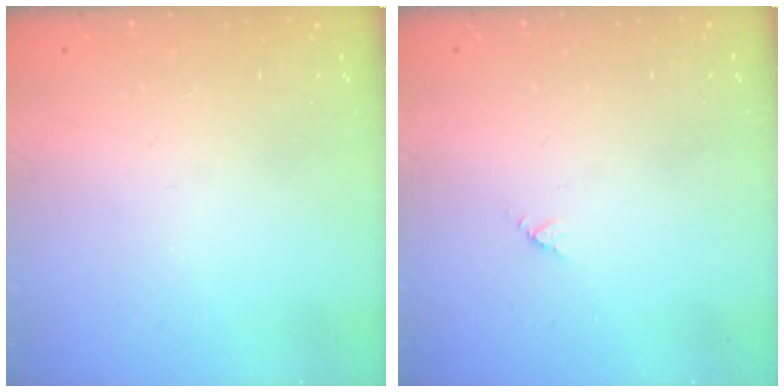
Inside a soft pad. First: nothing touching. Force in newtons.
{"total": 2.9, "press": 2.9, "slide": 0.3}